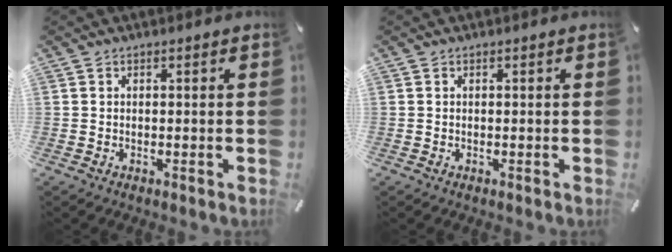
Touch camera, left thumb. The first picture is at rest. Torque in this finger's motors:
{"motor_torque": [0.00, 0.00, 0.00, 0.00, 0.00]}